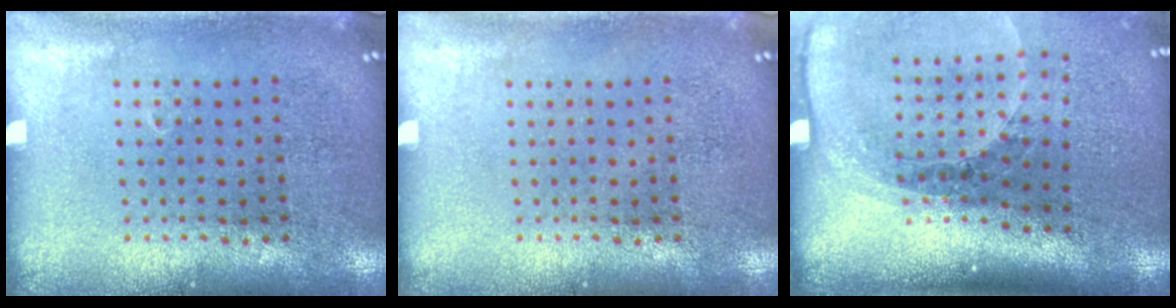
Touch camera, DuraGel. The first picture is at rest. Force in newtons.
{"total": 0.0}
{"total": 1.9, "press": 1.6, "slide": 1.0}